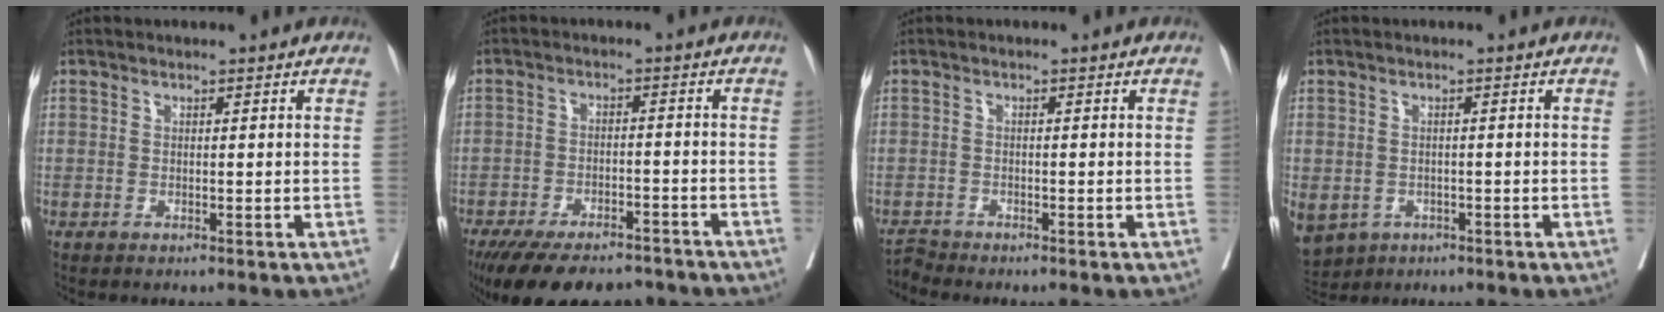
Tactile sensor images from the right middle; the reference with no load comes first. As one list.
[{"total": 16.2, "force": [-13.1, 6.1, 7.3], "torque": [-0.152, -0.014, -0.187]}, {"total": 1.6, "force": [-1.4, -0.5, -0.5], "torque": [0.008, -0.014, -0.027]}, {"total": 14.2, "force": [-6.4, 11.2, 5.9], "torque": [-0.185, -0.016, -0.081]}]